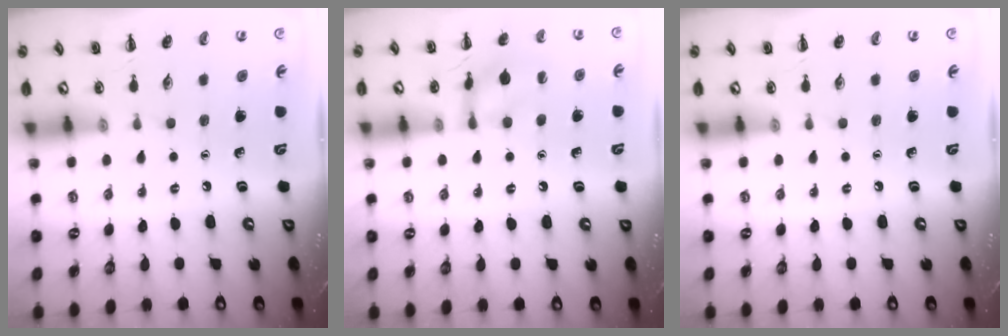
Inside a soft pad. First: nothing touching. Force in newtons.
{"total": 11.4, "press": 11.3, "slide": 1.5}
{"total": 0.0}